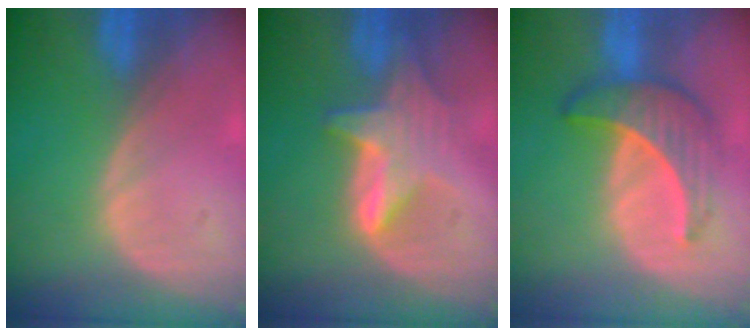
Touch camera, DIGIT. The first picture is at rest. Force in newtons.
{"total": 6.3, "press": 6.1, "slide": 1.7}
{"total": 6.5, "press": 6.4, "slide": 1.2}